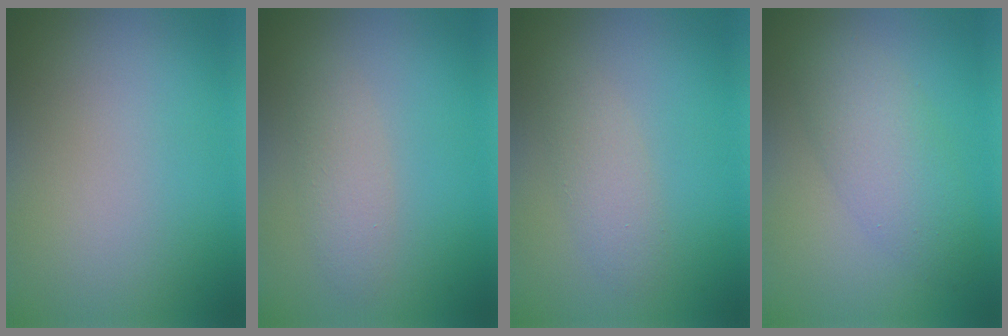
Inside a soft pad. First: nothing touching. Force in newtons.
{"total": 2.2, "press": 2.2, "slide": 0.1}
{"total": 2.1, "press": 2.1, "slide": 0.1}
{"total": 4.3, "press": 4.3, "slide": 0.3}